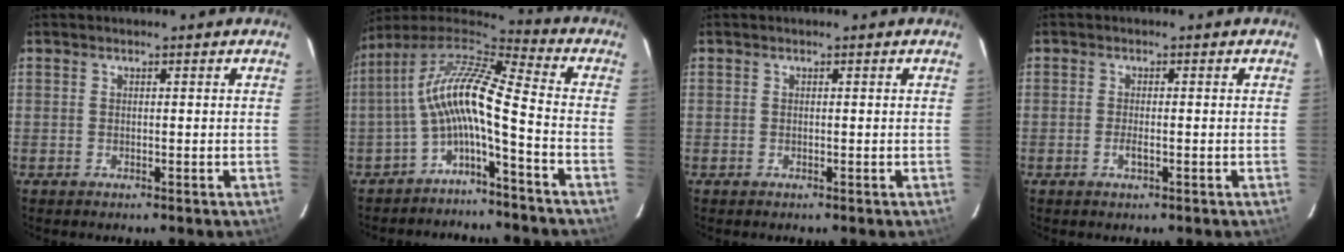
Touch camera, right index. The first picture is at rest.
{"total": 11.7, "force": [-2.8, 1.4, 11.3], "torque": [-0.216, 0.016, -0.063]}
{"total": 0.0}
{"total": 1.5, "force": [-0.7, 0.3, 1.3], "torque": [-0.027, -0.003, -0.012]}